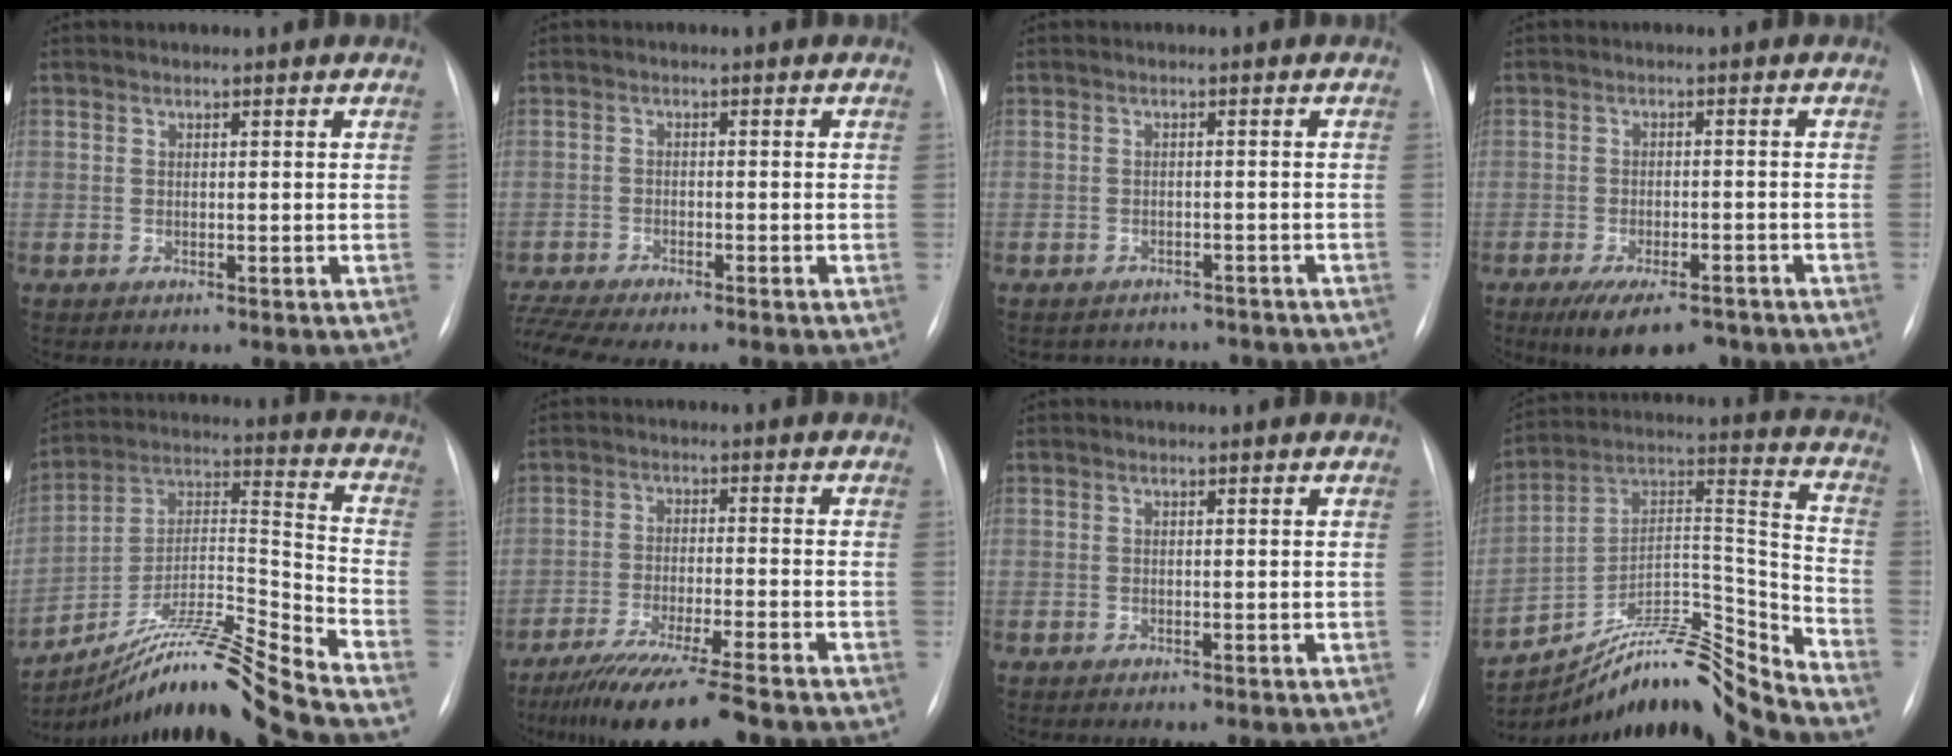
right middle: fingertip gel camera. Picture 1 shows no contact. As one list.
[{"total": 8.0, "force": [-7.2, 0.4, 3.5], "torque": [-0.066, -0.008, -0.116]}, {"total": 8.2, "force": [-7.6, 3.1, 1.0], "torque": [-0.016, 0.015, -0.077]}, {"total": 8.9, "force": [-6.6, 3.2, 5.0], "torque": [-0.077, -0.009, -0.098]}, {"total": 17.3, "force": [-14.7, -2.7, 8.8], "torque": [-0.153, 0.024, -0.257]}, {"total": 12.2, "force": [-9.7, 0.0, 7.4], "torque": [-0.118, -0.036, -0.155]}, {"total": 0.0}, {"total": 16.3, "force": [-15.4, -1.9, 4.7], "torque": [-0.068, 0.062, -0.266]}]